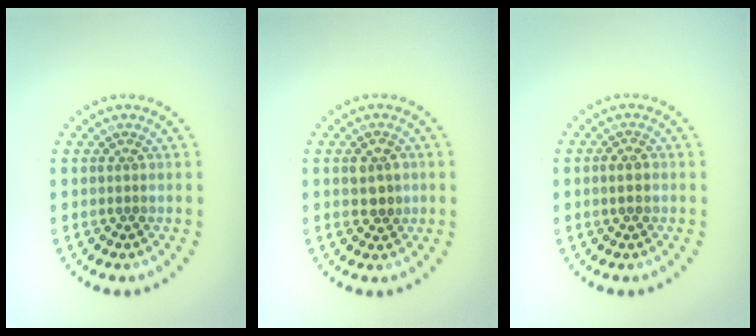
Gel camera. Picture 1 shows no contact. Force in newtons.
{"total": 2.3, "press": 2.3, "slide": 0.4}
{"total": 1.0, "press": 0.9, "slide": 0.3}